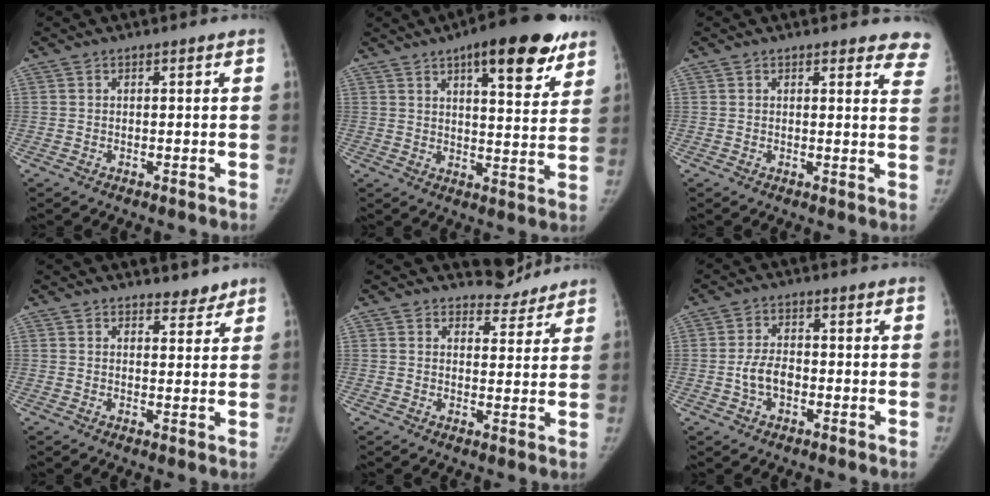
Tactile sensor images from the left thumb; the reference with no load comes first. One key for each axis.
{"total": 17.0, "fx": 10.0, "fy": 5.5, "fz": 12.6, "tx": -0.138, "ty": -0.036, "tz": 0.136}
{"total": 7.8, "fx": 7.2, "fy": 2.4, "fz": 1.9, "tx": 0.027, "ty": -0.033, "tz": 0.046}
{"total": 3.1, "fx": 2.7, "fy": 1.4, "fz": 0.6, "tx": 0.014, "ty": -0.019, "tz": 0.036}
{"total": 4.8, "fx": 4.4, "fy": 1.9, "fz": -0.6, "tx": 0.032, "ty": -0.043, "tz": 0.056}
{"total": 5.0, "fx": -1.2, "fy": 3.2, "fz": 3.7, "tx": -0.067, "ty": 0.015, "tz": -0.024}